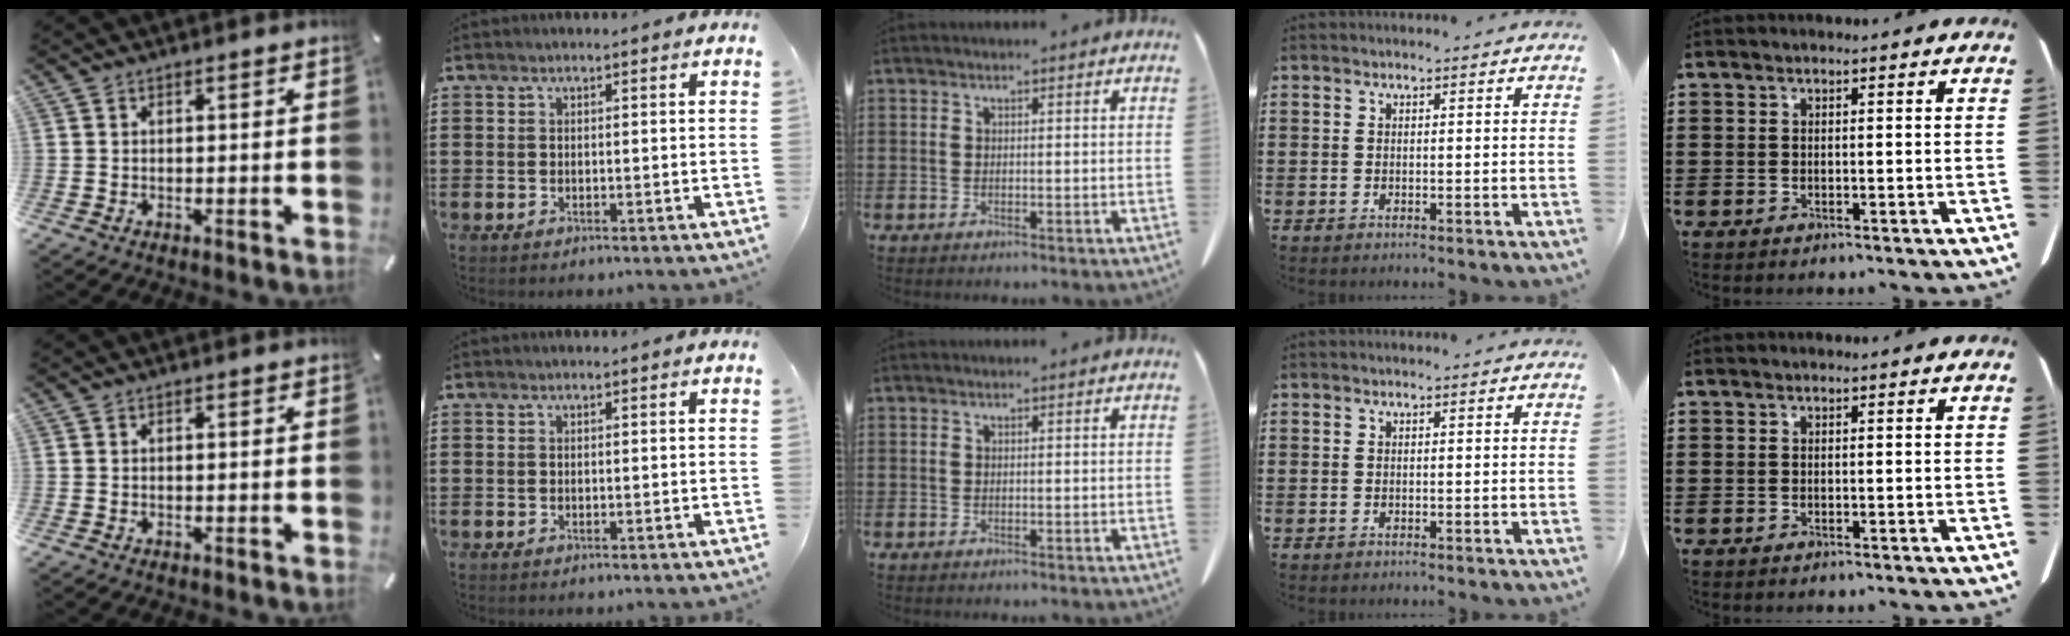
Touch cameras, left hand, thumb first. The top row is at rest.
{}